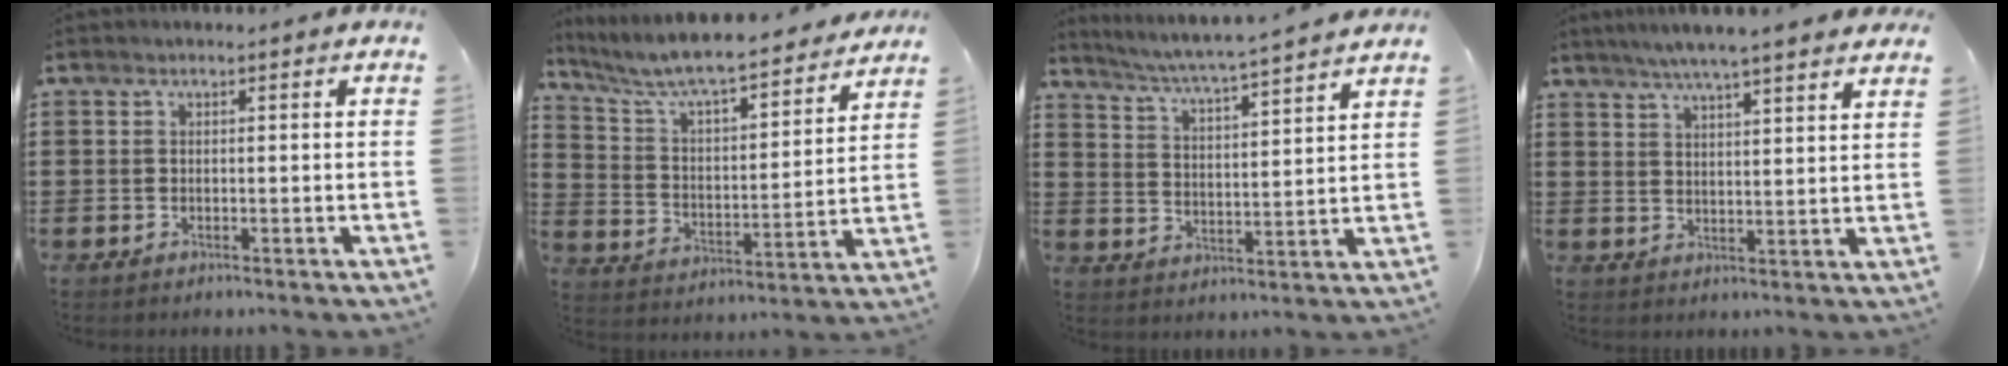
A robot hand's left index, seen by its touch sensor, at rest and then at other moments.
{"total": 7.1, "force": [6.5, 0.1, 2.8], "torque": [-0.083, -0.048, 0.104]}
{"total": 4.4, "force": [4.1, -0.8, 1.5], "torque": [-0.051, -0.038, 0.062]}
{"total": 5.2, "force": [4.7, -0.4, 2.2], "torque": [-0.056, -0.015, 0.082]}